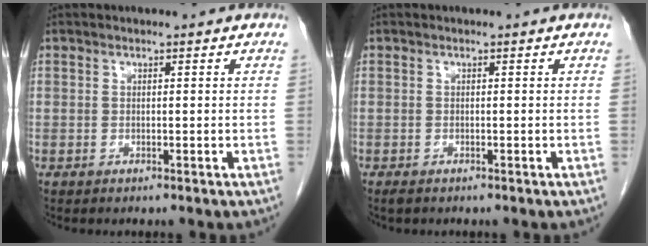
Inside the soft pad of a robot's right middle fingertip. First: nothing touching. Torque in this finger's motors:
{"motor_torque": [0.53, -0.38, 0.04, 0.03]}